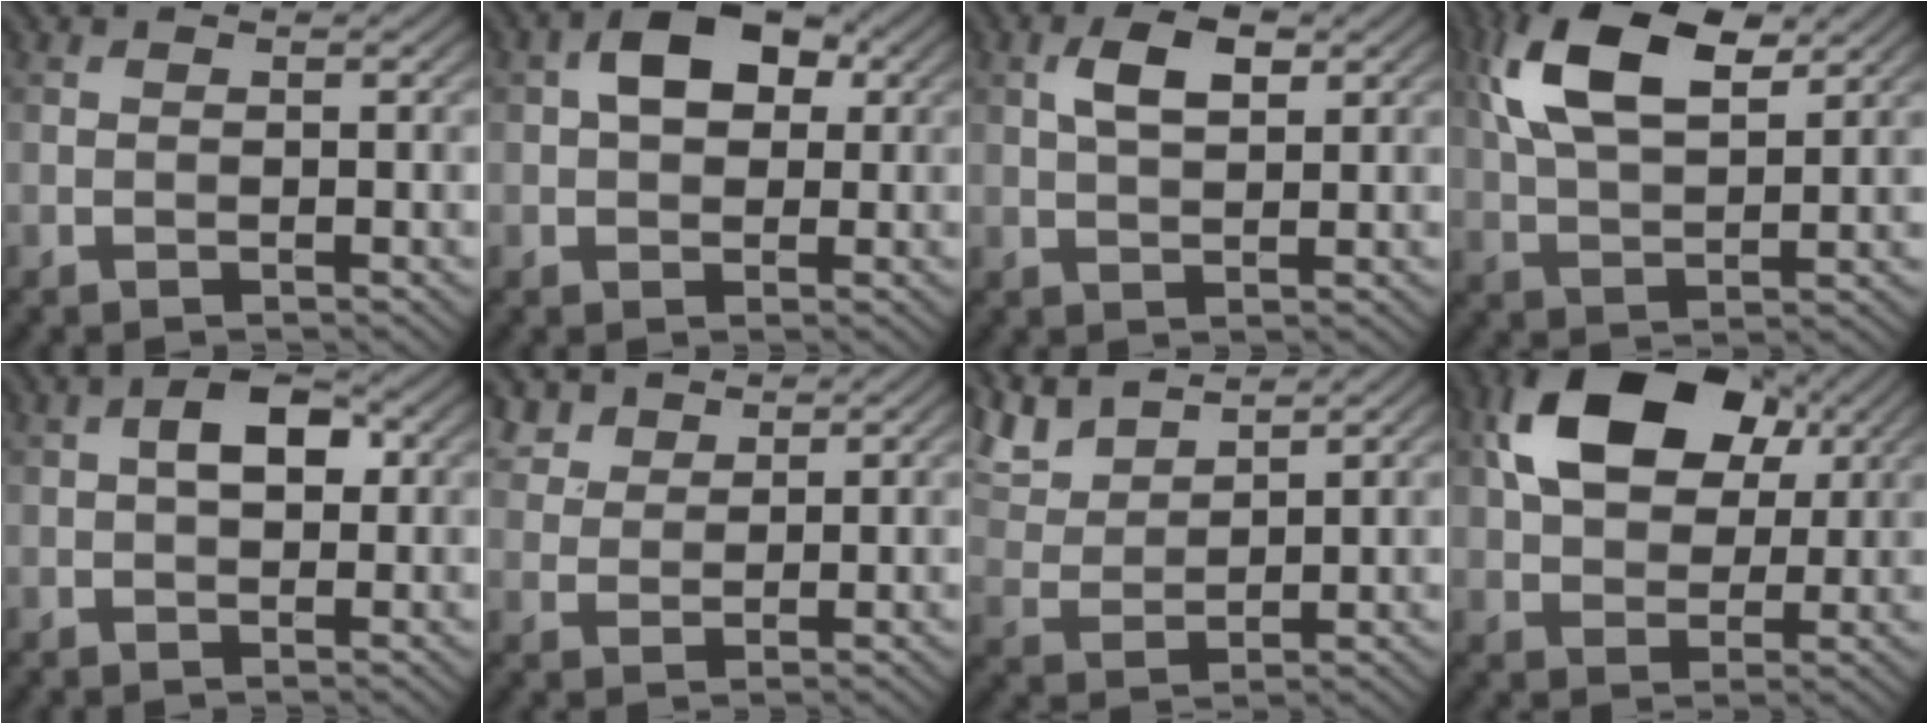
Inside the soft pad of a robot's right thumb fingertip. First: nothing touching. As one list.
[{"total": 5.8, "force": [1.4, 3.8, 4.1], "torque": [-0.069, 0.009, 0.014]}, {"total": 4.2, "force": [1.5, 1.9, 3.4], "torque": [-0.071, 0.009, 0.028]}, {"total": 11.6, "force": [5.1, 5.3, 9.0], "torque": [-0.199, 0.016, 0.096]}, {"total": 4.2, "force": [0.7, 2.3, 3.5], "torque": [-0.059, 0.010, 0.007]}, {"total": 4.2, "force": [3.1, 2.4, 1.6], "torque": [-0.048, -0.002, 0.073]}, {"total": 7.3, "force": [6.1, 2.1, 3.4], "torque": [-0.091, 0.013, 0.121]}, {"total": 13.9, "force": [5.2, 8.9, 9.3], "torque": [-0.186, 0.020, 0.094]}]